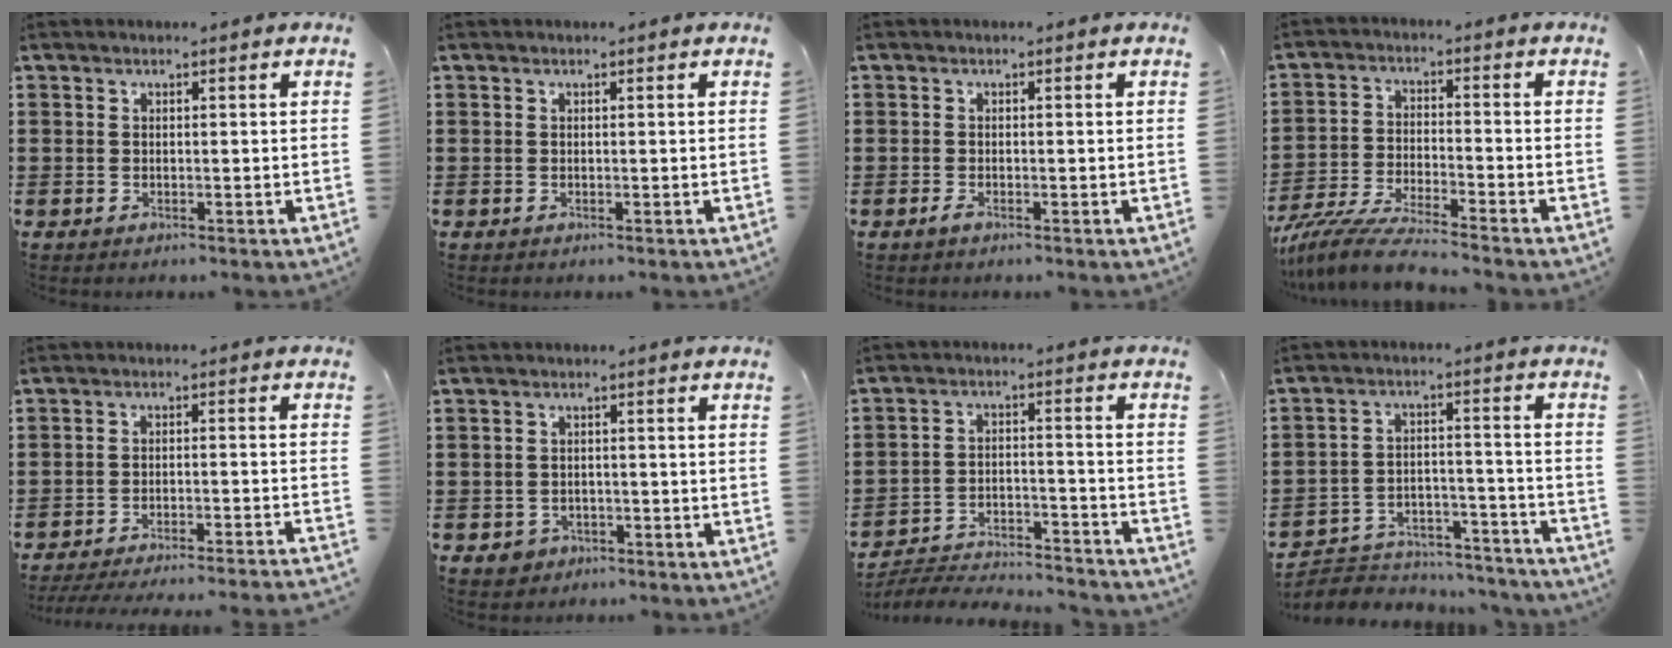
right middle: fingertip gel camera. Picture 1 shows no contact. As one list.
[{"total": 0.0}, {"total": 0.8, "force": [-0.5, 0.2, 0.7], "torque": [-0.021, -0.007, -0.010]}, {"total": 7.3, "force": [-6.7, -0.1, 2.8], "torque": [-0.065, -0.010, -0.133]}, {"total": 4.7, "force": [-4.4, -0.4, 1.5], "torque": [-0.023, -0.011, -0.087]}, {"total": 1.8, "force": [-1.3, 1.2, 0.3], "torque": [-0.012, 0.001, -0.030]}, {"total": 5.1, "force": [-5.0, 0.5, 1.0], "torque": [-0.034, 0.000, -0.107]}, {"total": 4.3, "force": [-4.1, 1.2, 0.4], "torque": [-0.014, 0.005, -0.087]}]